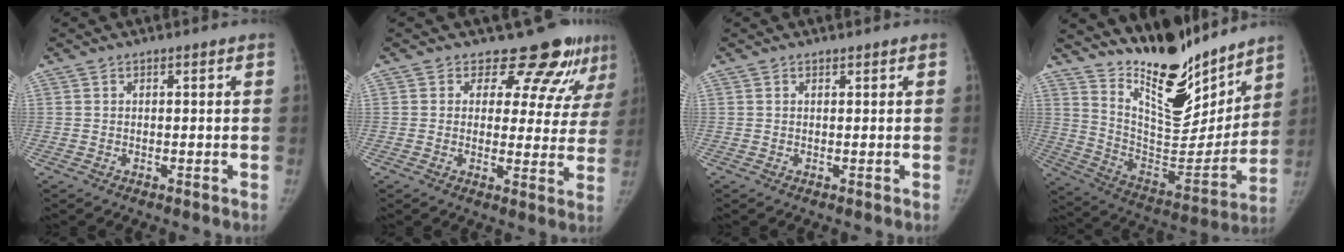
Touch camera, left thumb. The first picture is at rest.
{"total": 10.3, "force": [8.4, 4.8, 3.5], "torque": [0.004, -0.060, 0.090]}
{"total": 0.0}
{"total": 22.1, "force": [17.9, 7.4, 10.6], "torque": [-0.117, -0.125, 0.302]}